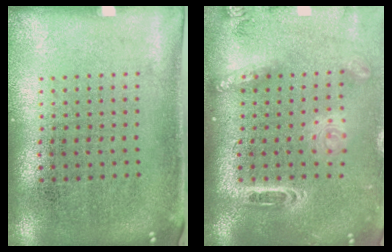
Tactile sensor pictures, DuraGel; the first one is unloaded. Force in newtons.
{"total": 2.5, "press": 1.8, "slide": 1.8}